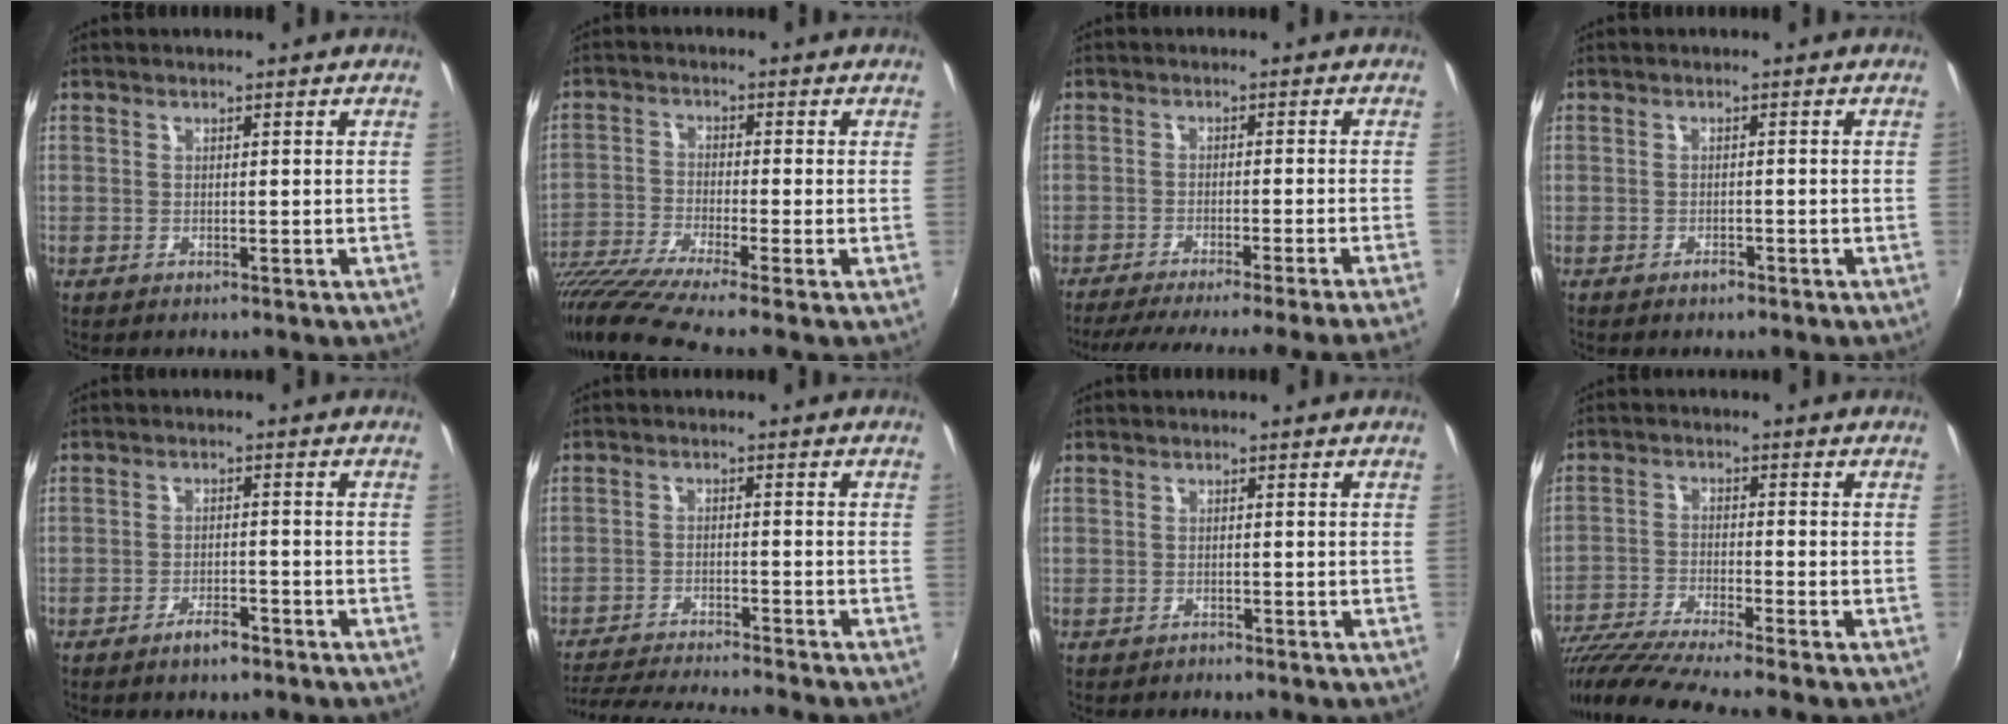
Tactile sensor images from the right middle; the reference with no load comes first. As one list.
[{"total": 10.9, "force": [-8.9, -1.1, 6.2], "torque": [-0.138, -0.038, -0.173]}, {"total": 16.7, "force": [-15.0, -2.6, 6.9], "torque": [-0.127, -0.030, -0.221]}, {"total": 1.1, "force": [-1.0, 0.5, 0.4], "torque": [-0.006, -0.001, -0.017]}, {"total": 3.2, "force": [-2.5, 1.0, 1.8], "torque": [-0.042, -0.001, -0.041]}, {"total": 12.2, "force": [-11.1, -0.5, 4.9], "torque": [-0.115, -0.019, -0.184]}, {"total": 0.7, "force": [-0.6, 0.4, 0.0], "torque": [-0.001, 0.000, -0.011]}, {"total": 12.4, "force": [-10.5, -0.7, 6.4], "torque": [-0.143, -0.038, -0.195]}]